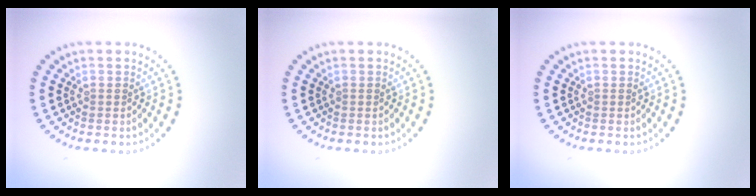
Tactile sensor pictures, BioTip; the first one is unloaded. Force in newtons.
{"total": 0.0}
{"total": 0.0}